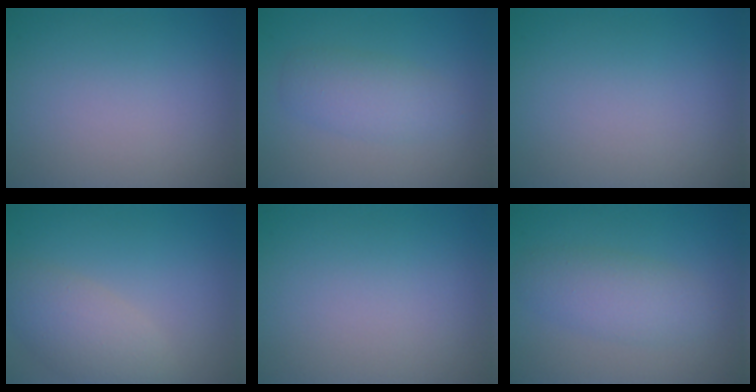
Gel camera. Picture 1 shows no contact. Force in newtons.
{"total": 2.9, "press": 2.9, "slide": 0.1}
{"total": 0.0}
{"total": 3.9, "press": 3.9, "slide": 0.1}
{"total": 0.0}
{"total": 3.2, "press": 3.2, "slide": 0.2}